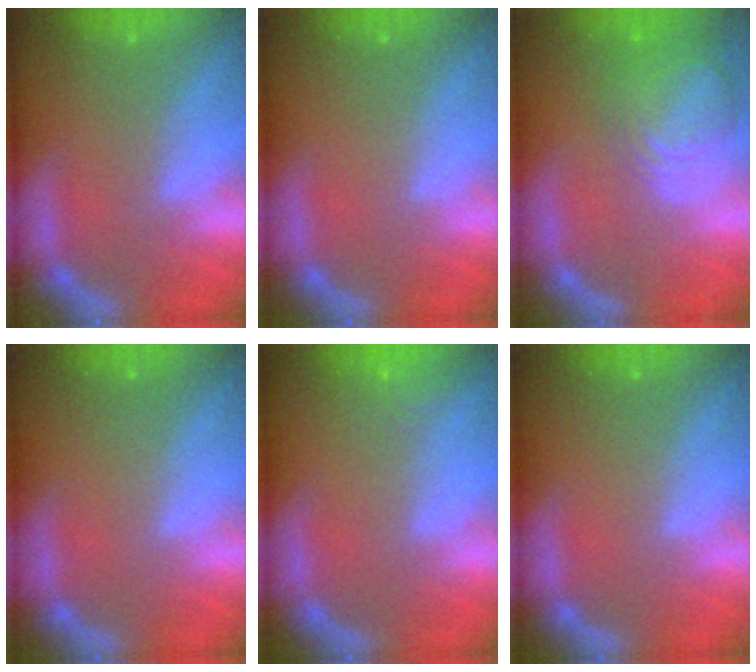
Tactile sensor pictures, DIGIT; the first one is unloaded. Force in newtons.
{"total": 0.0}
{"total": 7.0}
{"total": 0.0}
{"total": 1.9}
{"total": 0.0}